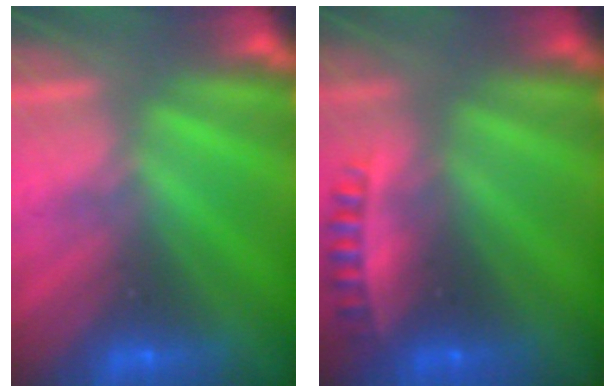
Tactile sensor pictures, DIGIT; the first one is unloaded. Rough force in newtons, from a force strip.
{"total": 2.5}